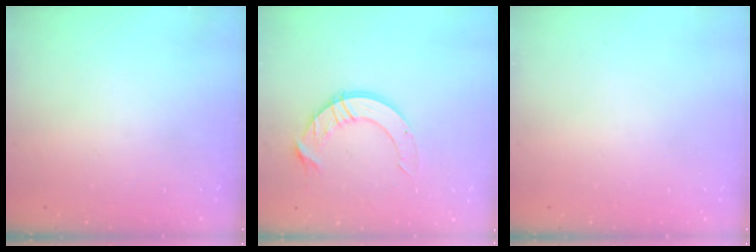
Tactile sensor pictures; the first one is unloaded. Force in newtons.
{"total": 12.6, "press": 12.6, "slide": 1.3}
{"total": 0.0}